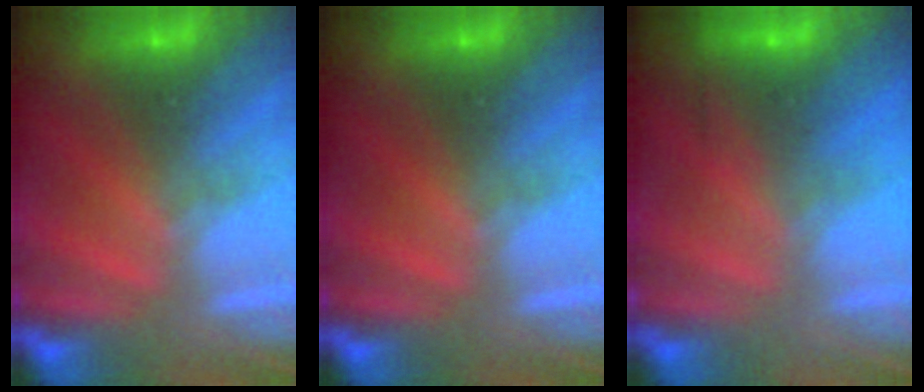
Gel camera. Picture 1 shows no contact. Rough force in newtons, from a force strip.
{"total": 0.0}
{"total": 2.5}